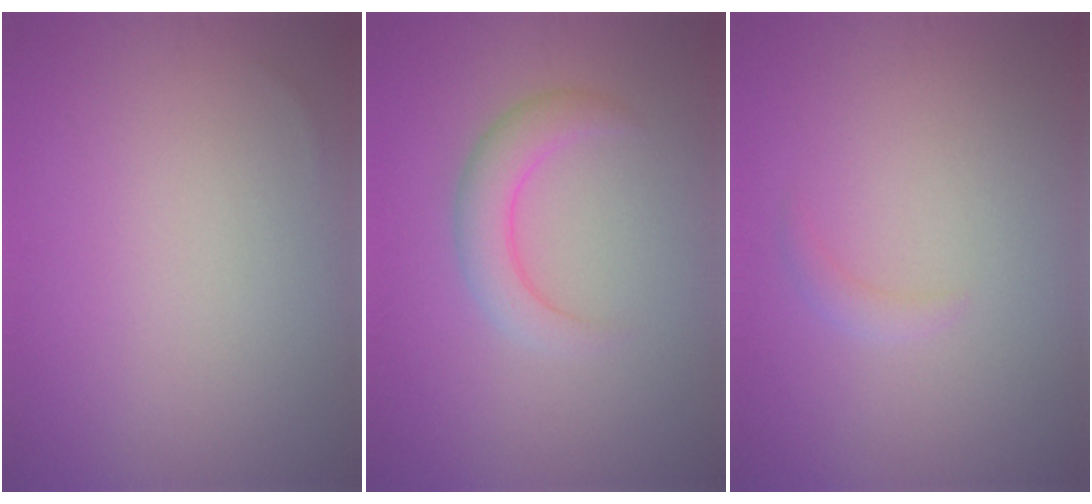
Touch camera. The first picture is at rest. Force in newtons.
{"total": 2.9, "press": 2.9, "slide": 0.2}
{"total": 0.9, "press": 0.9, "slide": 0.1}